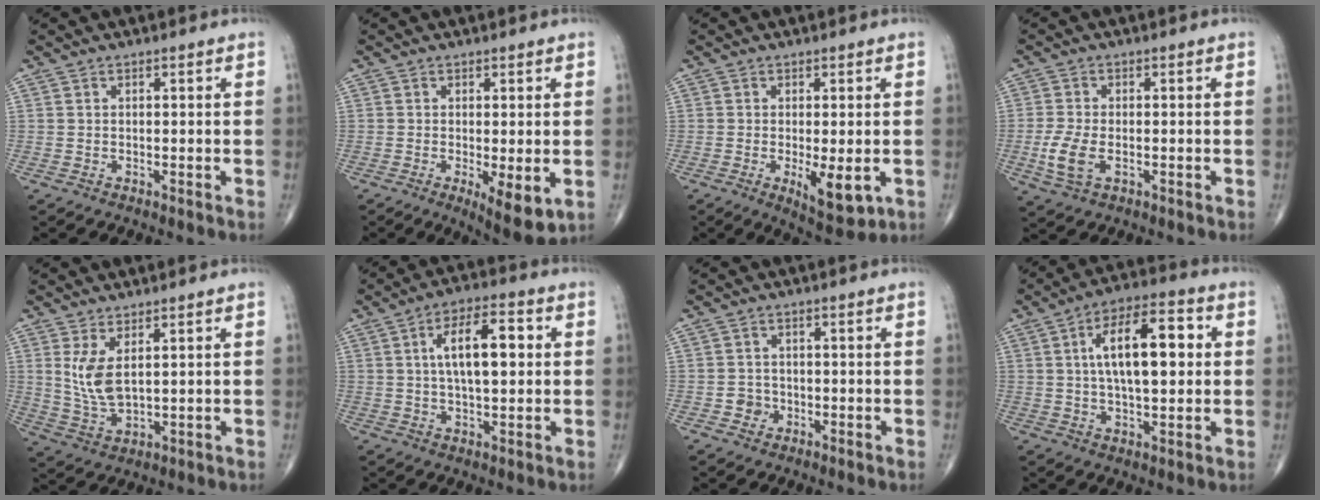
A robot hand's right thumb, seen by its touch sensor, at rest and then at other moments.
{"total": 6.8, "force": [-1.6, 2.1, 6.3], "torque": [-0.092, -0.021, -0.020]}
{"total": 7.2, "force": [-1.8, 2.5, 6.5], "torque": [-0.094, -0.019, -0.020]}
{"total": 5.8, "force": [-1.5, 3.1, 4.7], "torque": [-0.109, -0.003, -0.028]}
{"total": 6.8, "force": [2.1, 3.0, 5.7], "torque": [-0.117, -0.019, 0.056]}
{"total": 11.3, "force": [1.8, 4.8, 10.0], "torque": [-0.158, 0.013, 0.027]}
{"total": 2.6, "force": [-0.9, 2.4, 0.6], "torque": [0.006, 0.009, -0.016]}
{"total": 14.9, "force": [2.3, 6.4, 13.2], "torque": [-0.205, 0.017, 0.034]}